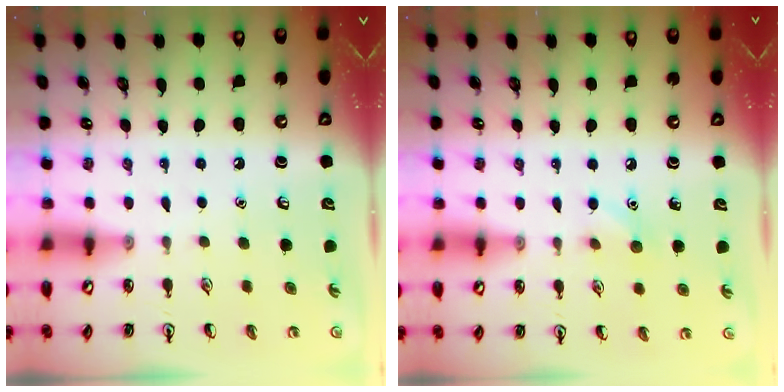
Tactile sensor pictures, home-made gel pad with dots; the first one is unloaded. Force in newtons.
{"total": 6.2, "press": 5.9, "slide": 1.8}